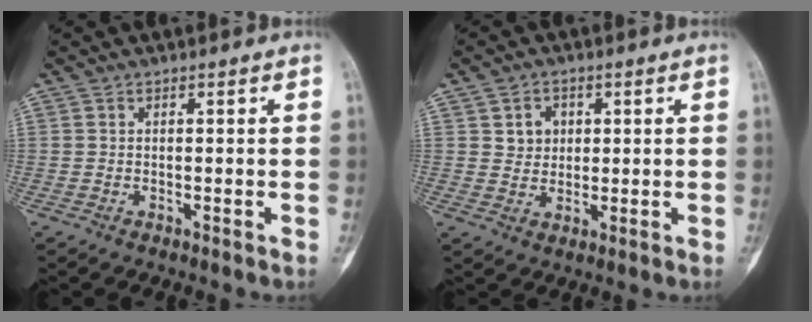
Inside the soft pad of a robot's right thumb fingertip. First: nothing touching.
{"total": 4.4, "force": [1.3, 3.8, 1.8], "torque": [-0.004, -0.003, 0.020]}